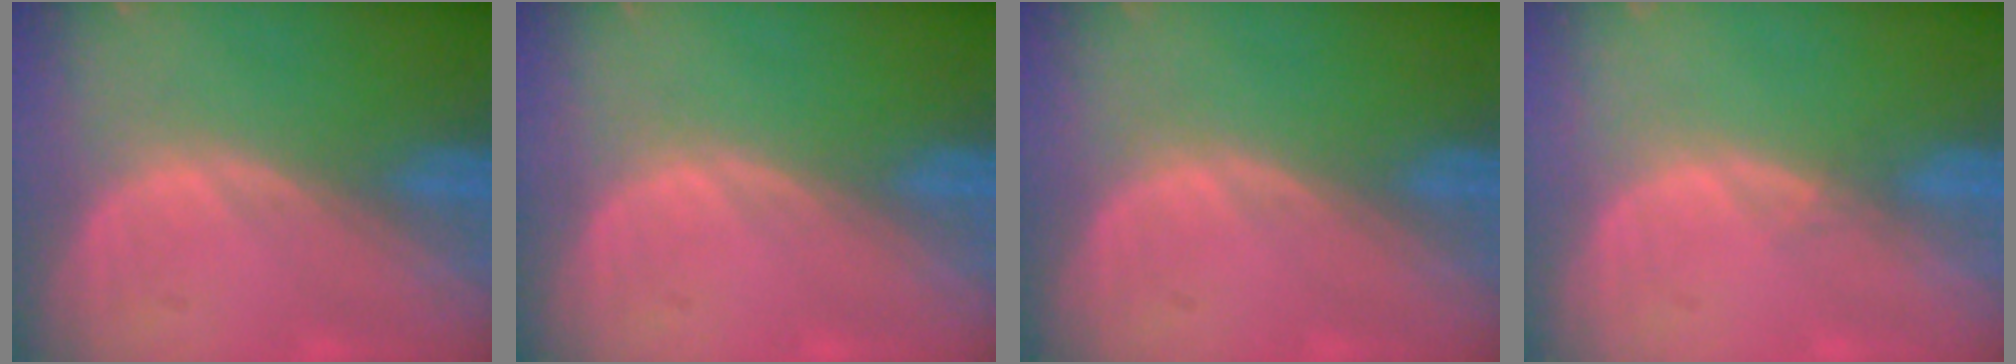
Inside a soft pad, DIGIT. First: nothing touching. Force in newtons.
{"total": 0.0}
{"total": 0.0}
{"total": 0.6, "press": 0.6, "slide": 0.2}